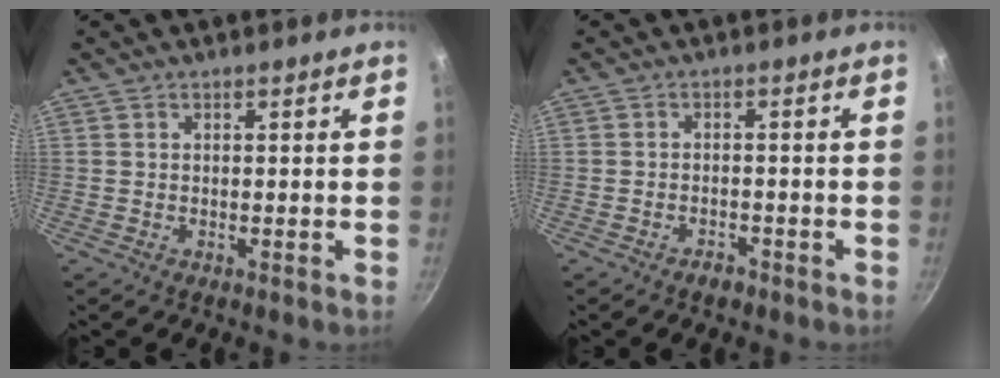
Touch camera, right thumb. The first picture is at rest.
{"total": 2.1, "force": [-1.6, 1.0, 0.8], "torque": [-0.009, 0.019, -0.020]}